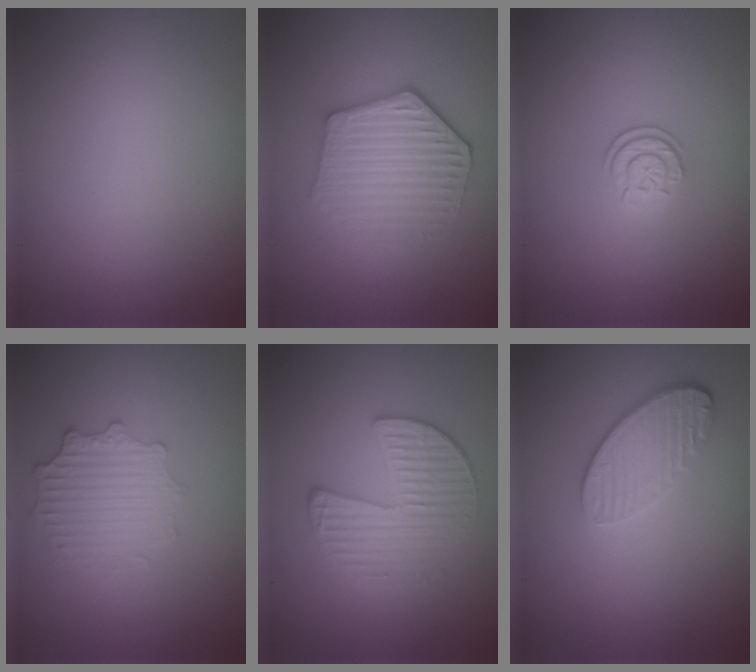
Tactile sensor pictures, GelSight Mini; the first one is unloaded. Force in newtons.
{"total": 5.0, "press": 4.3, "slide": 2.6}
{"total": 2.3, "press": 1.7, "slide": 1.5}
{"total": 2.7, "press": 2.6, "slide": 0.8}
{"total": 3.5, "press": 3.4, "slide": 0.6}
{"total": 3.6, "press": 2.8, "slide": 2.3}